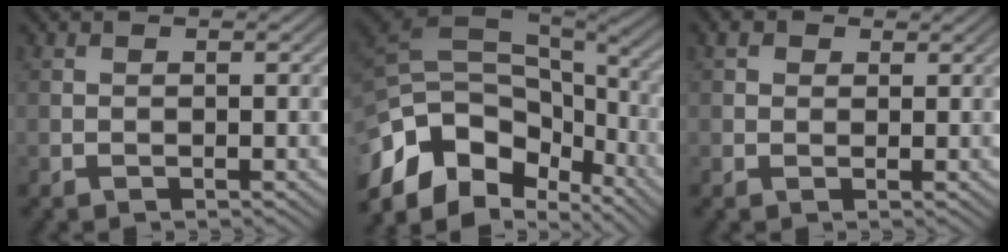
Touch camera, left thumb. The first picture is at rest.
{"total": 15.0, "force": [-6.5, 9.1, 10.0], "torque": [-0.252, -0.023, -0.102]}
{"total": 2.0, "force": [0.9, 1.6, 0.8], "torque": [-0.019, 0.002, 0.014]}